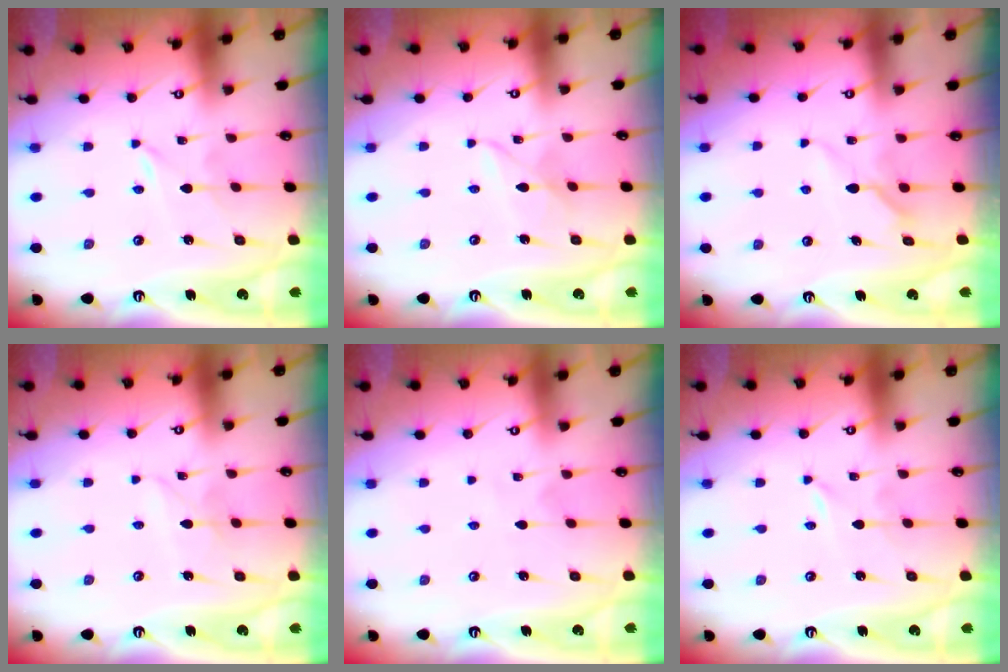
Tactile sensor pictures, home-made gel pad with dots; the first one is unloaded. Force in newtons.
{"total": 3.8, "press": 3.8, "slide": 0.3}
{"total": 6.7, "press": 6.7, "slide": 0.2}
{"total": 2.7, "press": 2.7, "slide": 0.2}
{"total": 2.2, "press": 2.2, "slide": 0.2}
{"total": 0.0}